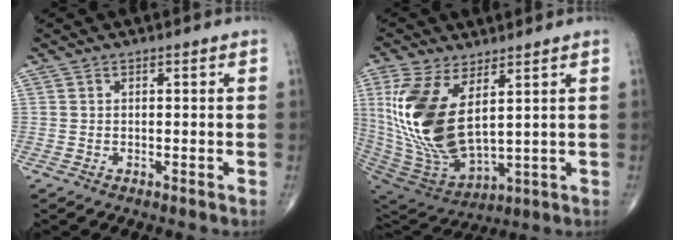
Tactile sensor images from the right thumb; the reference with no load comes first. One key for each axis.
{"total": 18.9, "fx": 5.0, "fy": 9.2, "fz": 15.7, "tx": -0.325, "ty": -0.034, "tz": 0.112}